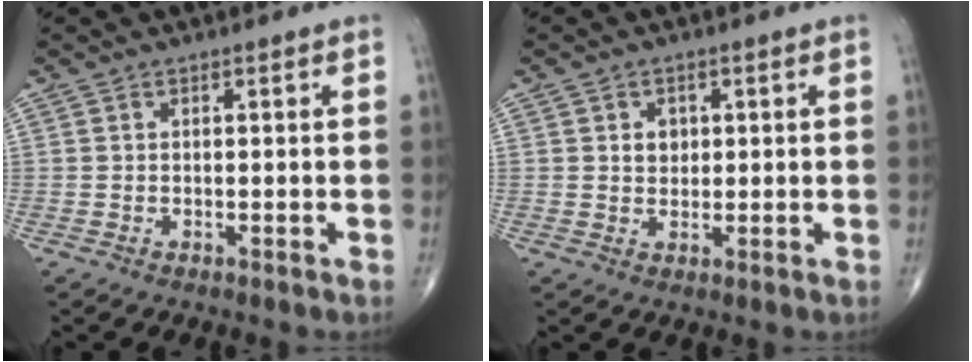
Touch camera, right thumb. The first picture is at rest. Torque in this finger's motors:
{"motor_torque": [0.20, 0.12, 0.58, 0.22, 0.00]}